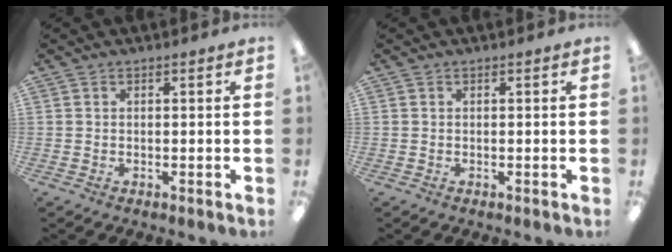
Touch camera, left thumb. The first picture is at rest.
{"total": 0.0}